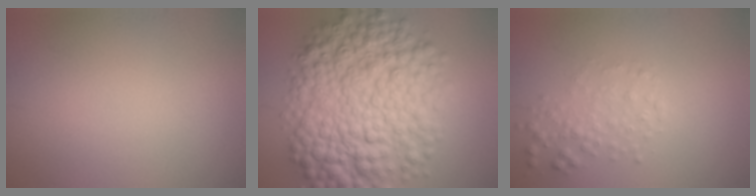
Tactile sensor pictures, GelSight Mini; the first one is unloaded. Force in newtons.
{"total": 11.9, "press": 11.9, "slide": 0.1}
{"total": 2.1, "press": 2.1, "slide": 0.0}